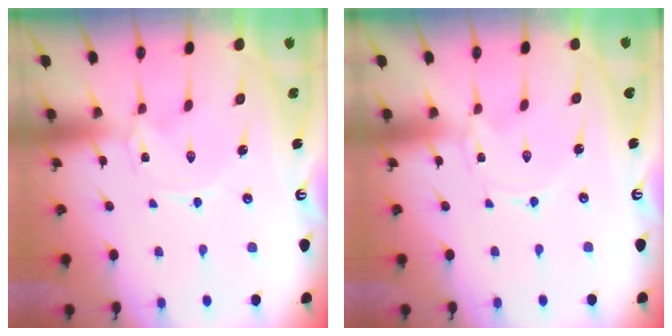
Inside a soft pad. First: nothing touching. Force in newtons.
{"total": 0.0}